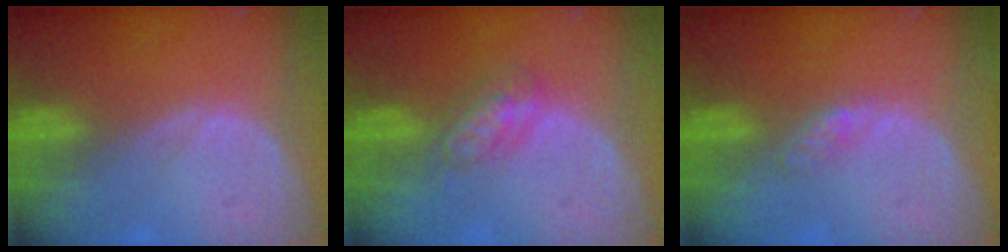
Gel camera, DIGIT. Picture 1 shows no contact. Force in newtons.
{"total": 4.8, "press": 4.2, "slide": 2.2}
{"total": 1.7, "press": 1.7, "slide": 0.2}